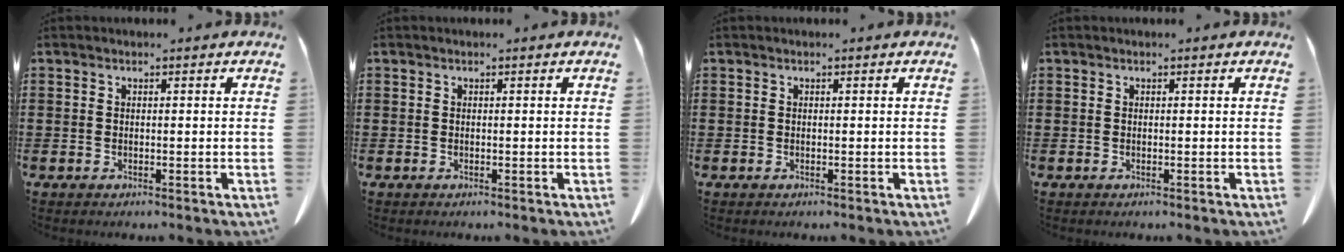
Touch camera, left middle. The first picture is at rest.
{"total": 0.0}
{"total": 0.0}
{"total": 0.0}